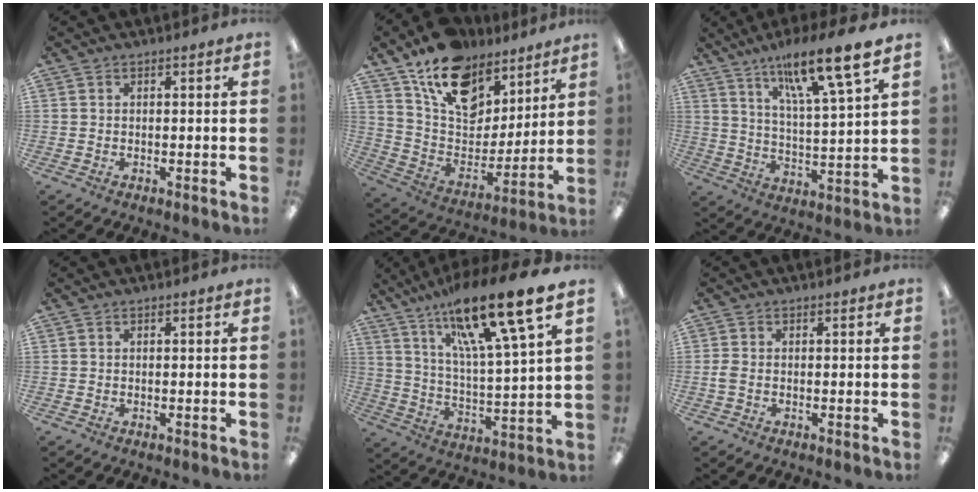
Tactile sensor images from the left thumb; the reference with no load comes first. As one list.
[{"total": 17.4, "force": [12.5, 9.6, 7.4], "torque": [-0.139, -0.074, 0.228]}, {"total": 15.3, "force": [11.4, 2.2, 10.0], "torque": [-0.158, -0.071, 0.179]}, {"total": 0.0}, {"total": 21.0, "force": [15.2, 3.5, 14.0], "torque": [-0.230, -0.100, 0.241]}, {"total": 1.7, "force": [-0.3, 0.8, 1.5], "torque": [-0.025, 0.004, -0.005]}]